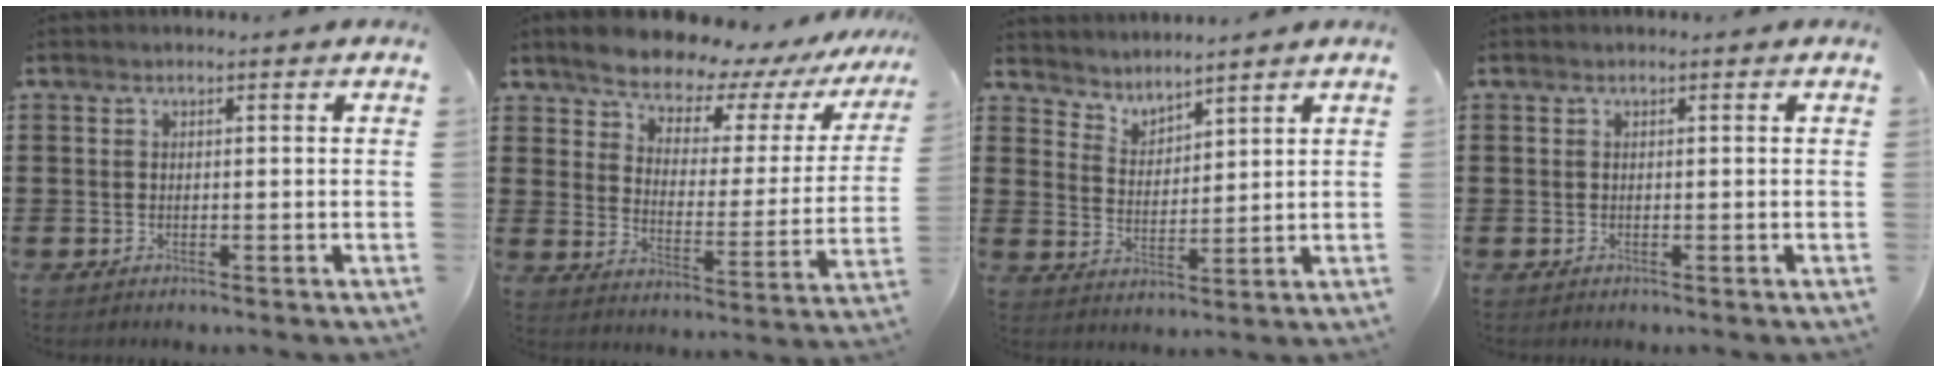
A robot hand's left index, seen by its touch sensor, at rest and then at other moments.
{"total": 7.9, "force": [7.6, 1.7, 1.3], "torque": [-0.056, -0.069, 0.130]}
{"total": 3.6, "force": [3.5, 0.3, -0.6], "torque": [-0.006, -0.017, 0.063]}
{"total": 0.0}